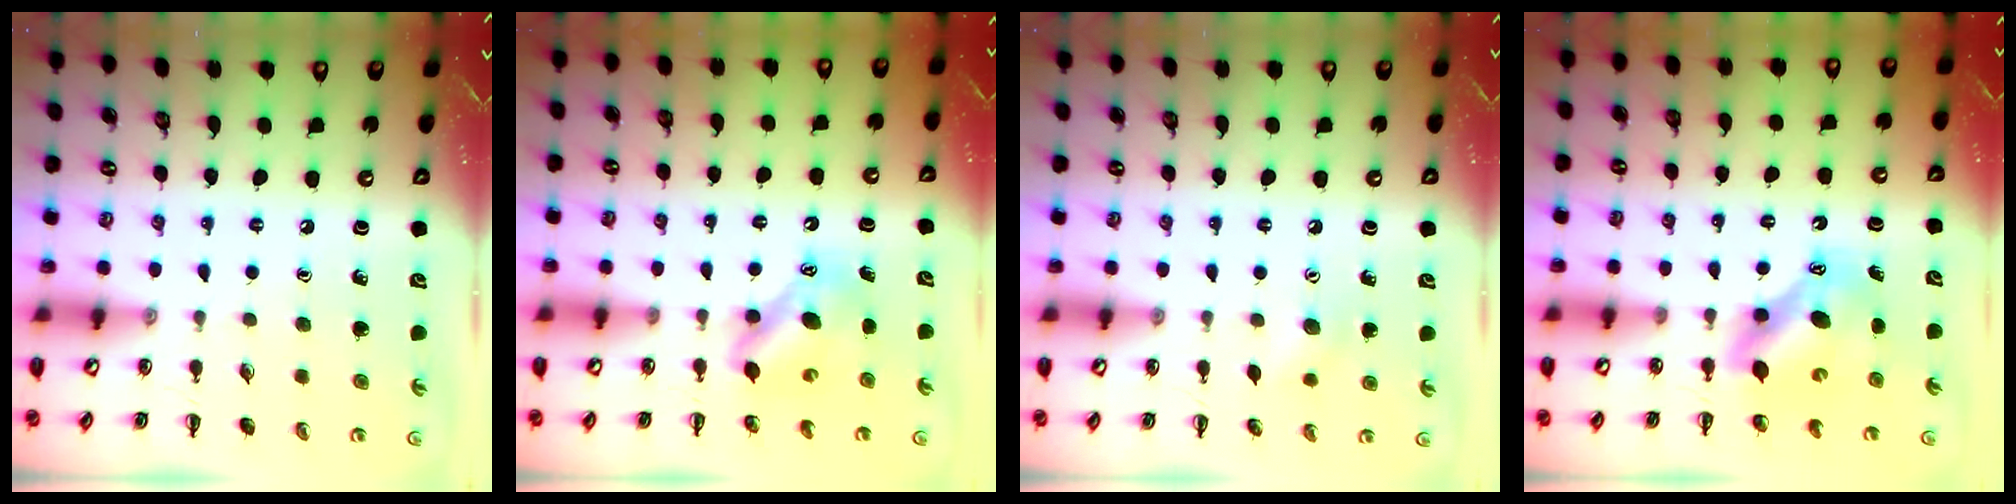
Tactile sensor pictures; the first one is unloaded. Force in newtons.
{"total": 7.6, "press": 7.6, "slide": 1.0}
{"total": 5.1, "press": 5.0, "slide": 1.2}
{"total": 7.2, "press": 7.0, "slide": 1.6}